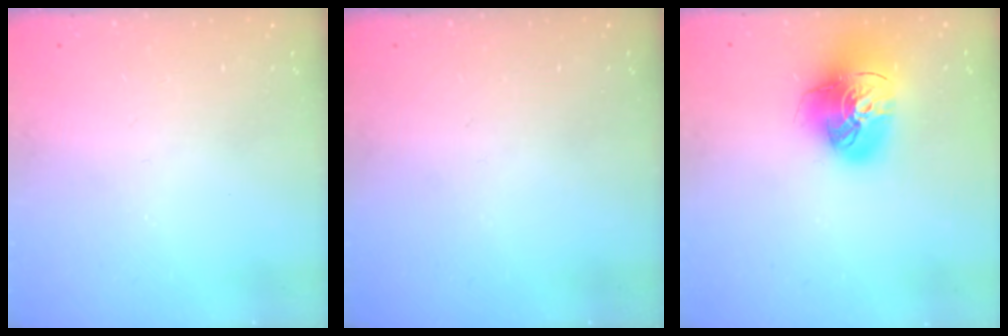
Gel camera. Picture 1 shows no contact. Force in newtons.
{"total": 0.0}
{"total": 17.6, "press": 17.5, "slide": 1.7}